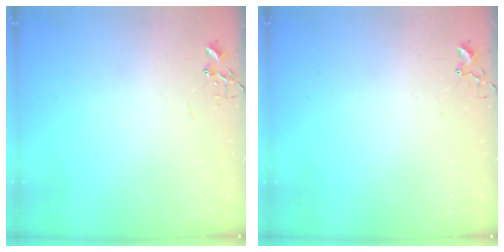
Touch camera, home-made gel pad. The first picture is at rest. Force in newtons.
{"total": 5.1, "press": 5.1, "slide": 0.3}